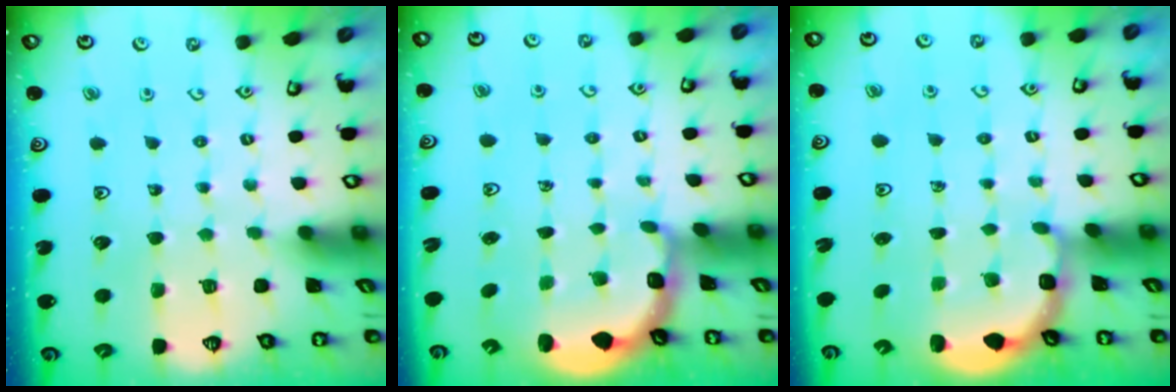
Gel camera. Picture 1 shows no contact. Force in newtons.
{"total": 2.9, "press": 1.9, "slide": 2.2}
{"total": 3.0, "press": 2.4, "slide": 1.8}